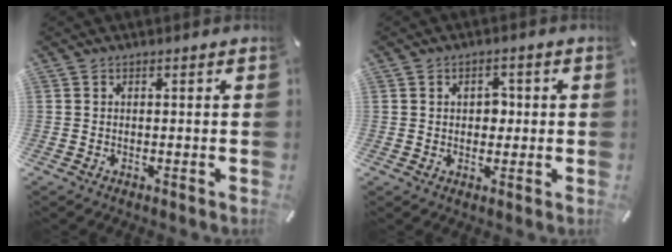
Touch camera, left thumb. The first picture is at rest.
{"total": 3.4, "force": [0.2, 2.6, 2.1], "torque": [-0.021, -0.002, -0.006]}